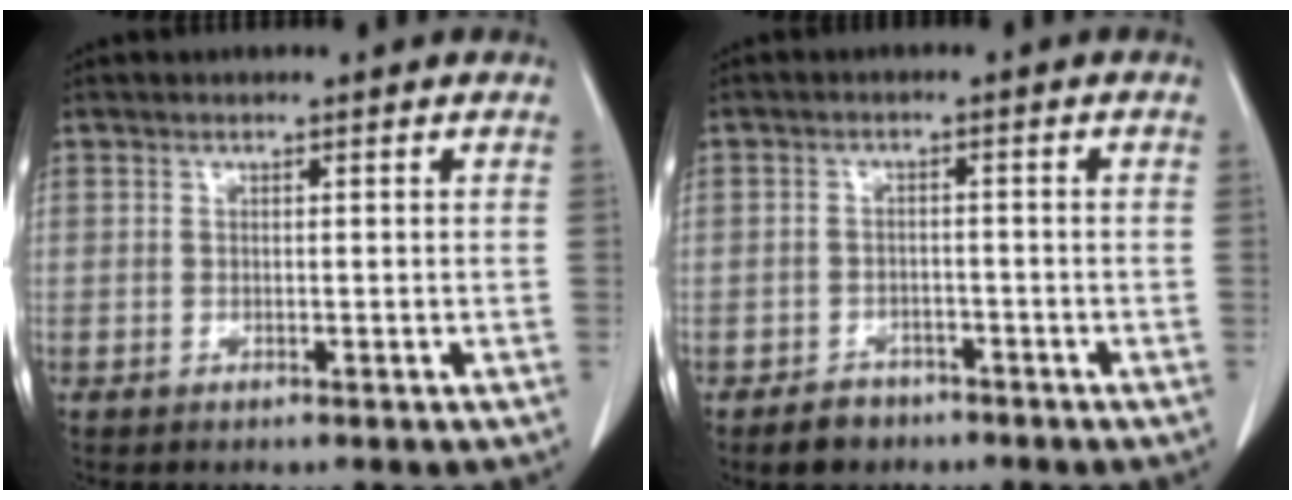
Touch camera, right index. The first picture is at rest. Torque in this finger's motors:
{"motor_torque": [-0.61, 0.12, -0.17, -0.06]}